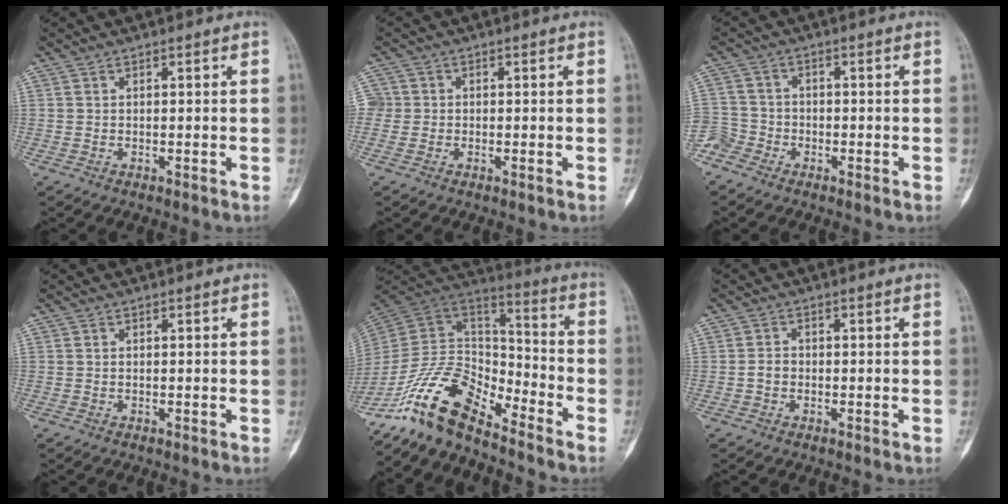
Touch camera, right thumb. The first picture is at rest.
{"total": 3.4, "force": [-0.1, 3.3, 0.9], "torque": [-0.007, 0.011, -0.004]}
{"total": 4.6, "force": [-3.1, 3.4, 0.4], "torque": [0.006, 0.013, -0.070]}
{"total": 0.0}
{"total": 15.5, "force": [-12.1, 5.8, 7.7], "torque": [-0.131, 0.095, -0.237]}
{"total": 1.8, "force": [-0.5, 1.4, 0.9], "torque": [-0.013, 0.008, -0.011]}